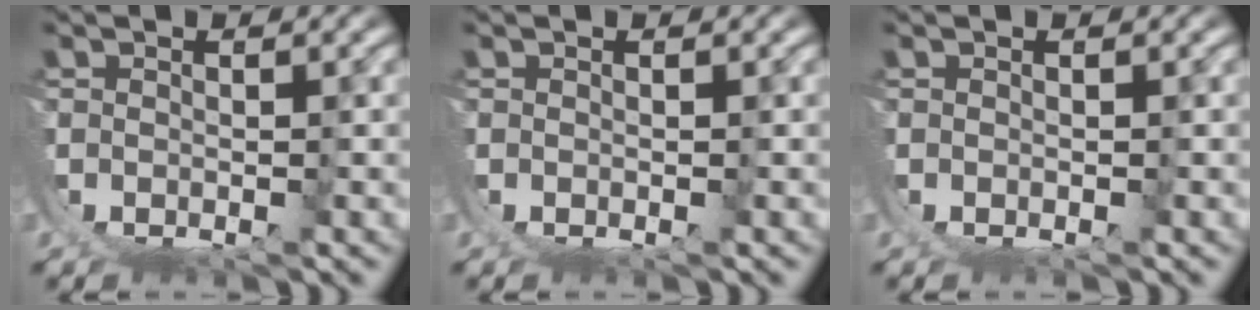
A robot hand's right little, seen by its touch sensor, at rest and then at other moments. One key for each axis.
{"total": 0.0}
{"total": 0.6, "fx": 0.3, "fy": -0.5, "fz": -0.1, "tx": 0.006, "ty": 0.004, "tz": 0.004}